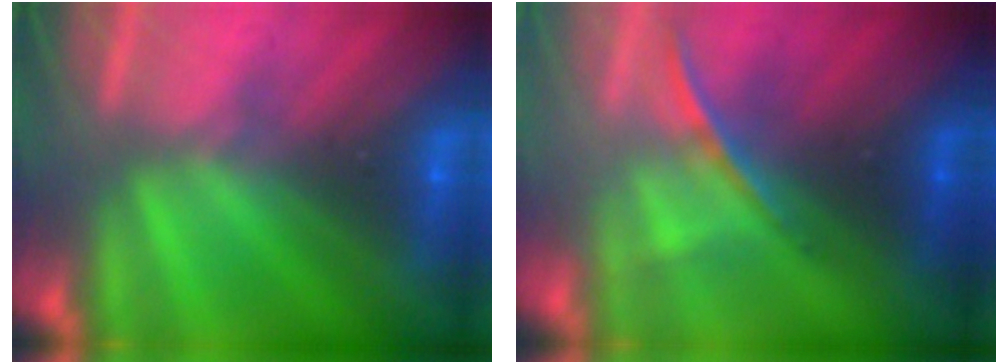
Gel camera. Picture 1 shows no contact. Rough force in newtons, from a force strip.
{"total": 1.7}